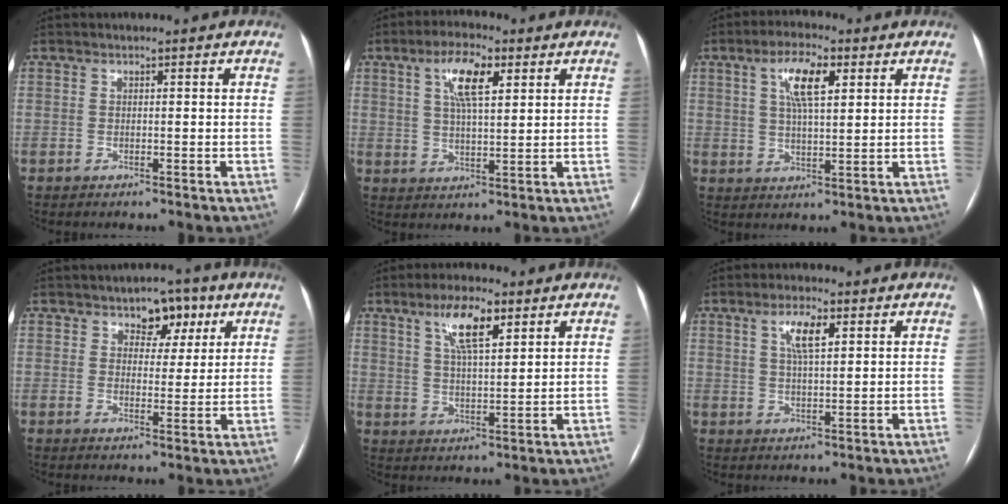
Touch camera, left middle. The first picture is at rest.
{"total": 7.9, "force": [3.4, 2.3, 6.7], "torque": [-0.127, 0.013, 0.061]}
{"total": 7.7, "force": [3.1, 2.2, 6.7], "torque": [-0.127, 0.012, 0.056]}
{"total": 5.7, "force": [3.2, 3.5, 3.2], "torque": [-0.036, 0.015, 0.046]}
{"total": 7.8, "force": [4.3, 2.0, 6.2], "torque": [-0.119, 0.008, 0.078]}
{"total": 5.1, "force": [2.1, 1.2, 4.4], "torque": [-0.087, 0.007, 0.040]}